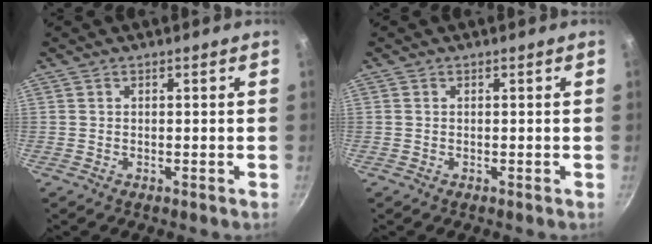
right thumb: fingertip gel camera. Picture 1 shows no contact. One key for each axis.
{"total": 0.0}